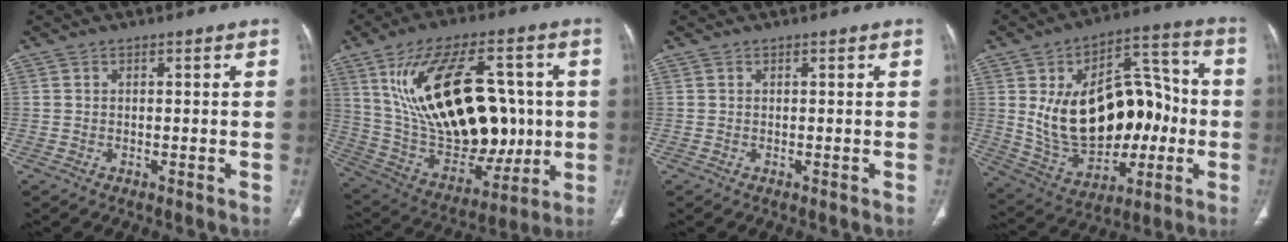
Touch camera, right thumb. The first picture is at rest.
{"total": 28.1, "force": [4.2, 15.5, 23.1], "torque": [-0.381, -0.003, 0.093]}
{"total": 0.0}
{"total": 25.3, "force": [-0.6, 15.6, 20.0], "torque": [-0.289, 0.028, 0.016]}